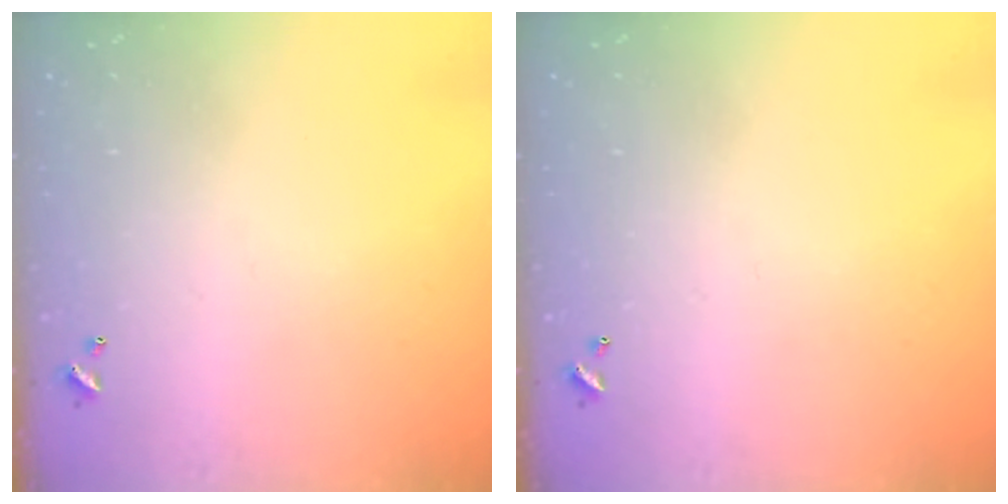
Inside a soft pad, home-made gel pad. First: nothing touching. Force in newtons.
{"total": 0.0}